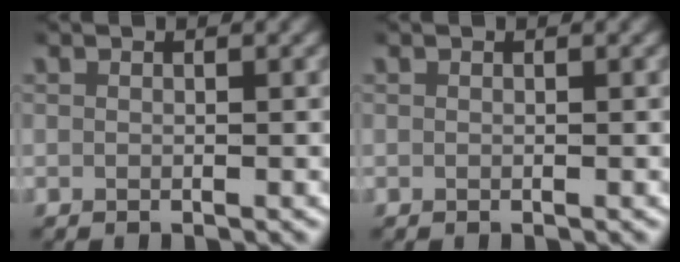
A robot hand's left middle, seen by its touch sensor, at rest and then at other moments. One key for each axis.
{"total": 0.0}